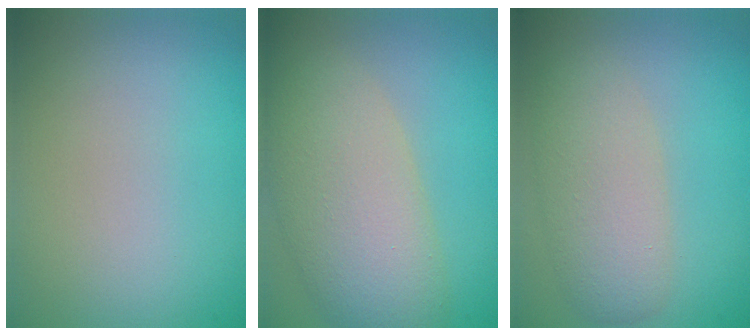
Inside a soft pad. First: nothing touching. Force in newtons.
{"total": 8.3, "press": 8.2, "slide": 0.7}
{"total": 4.4, "press": 4.4, "slide": 0.2}